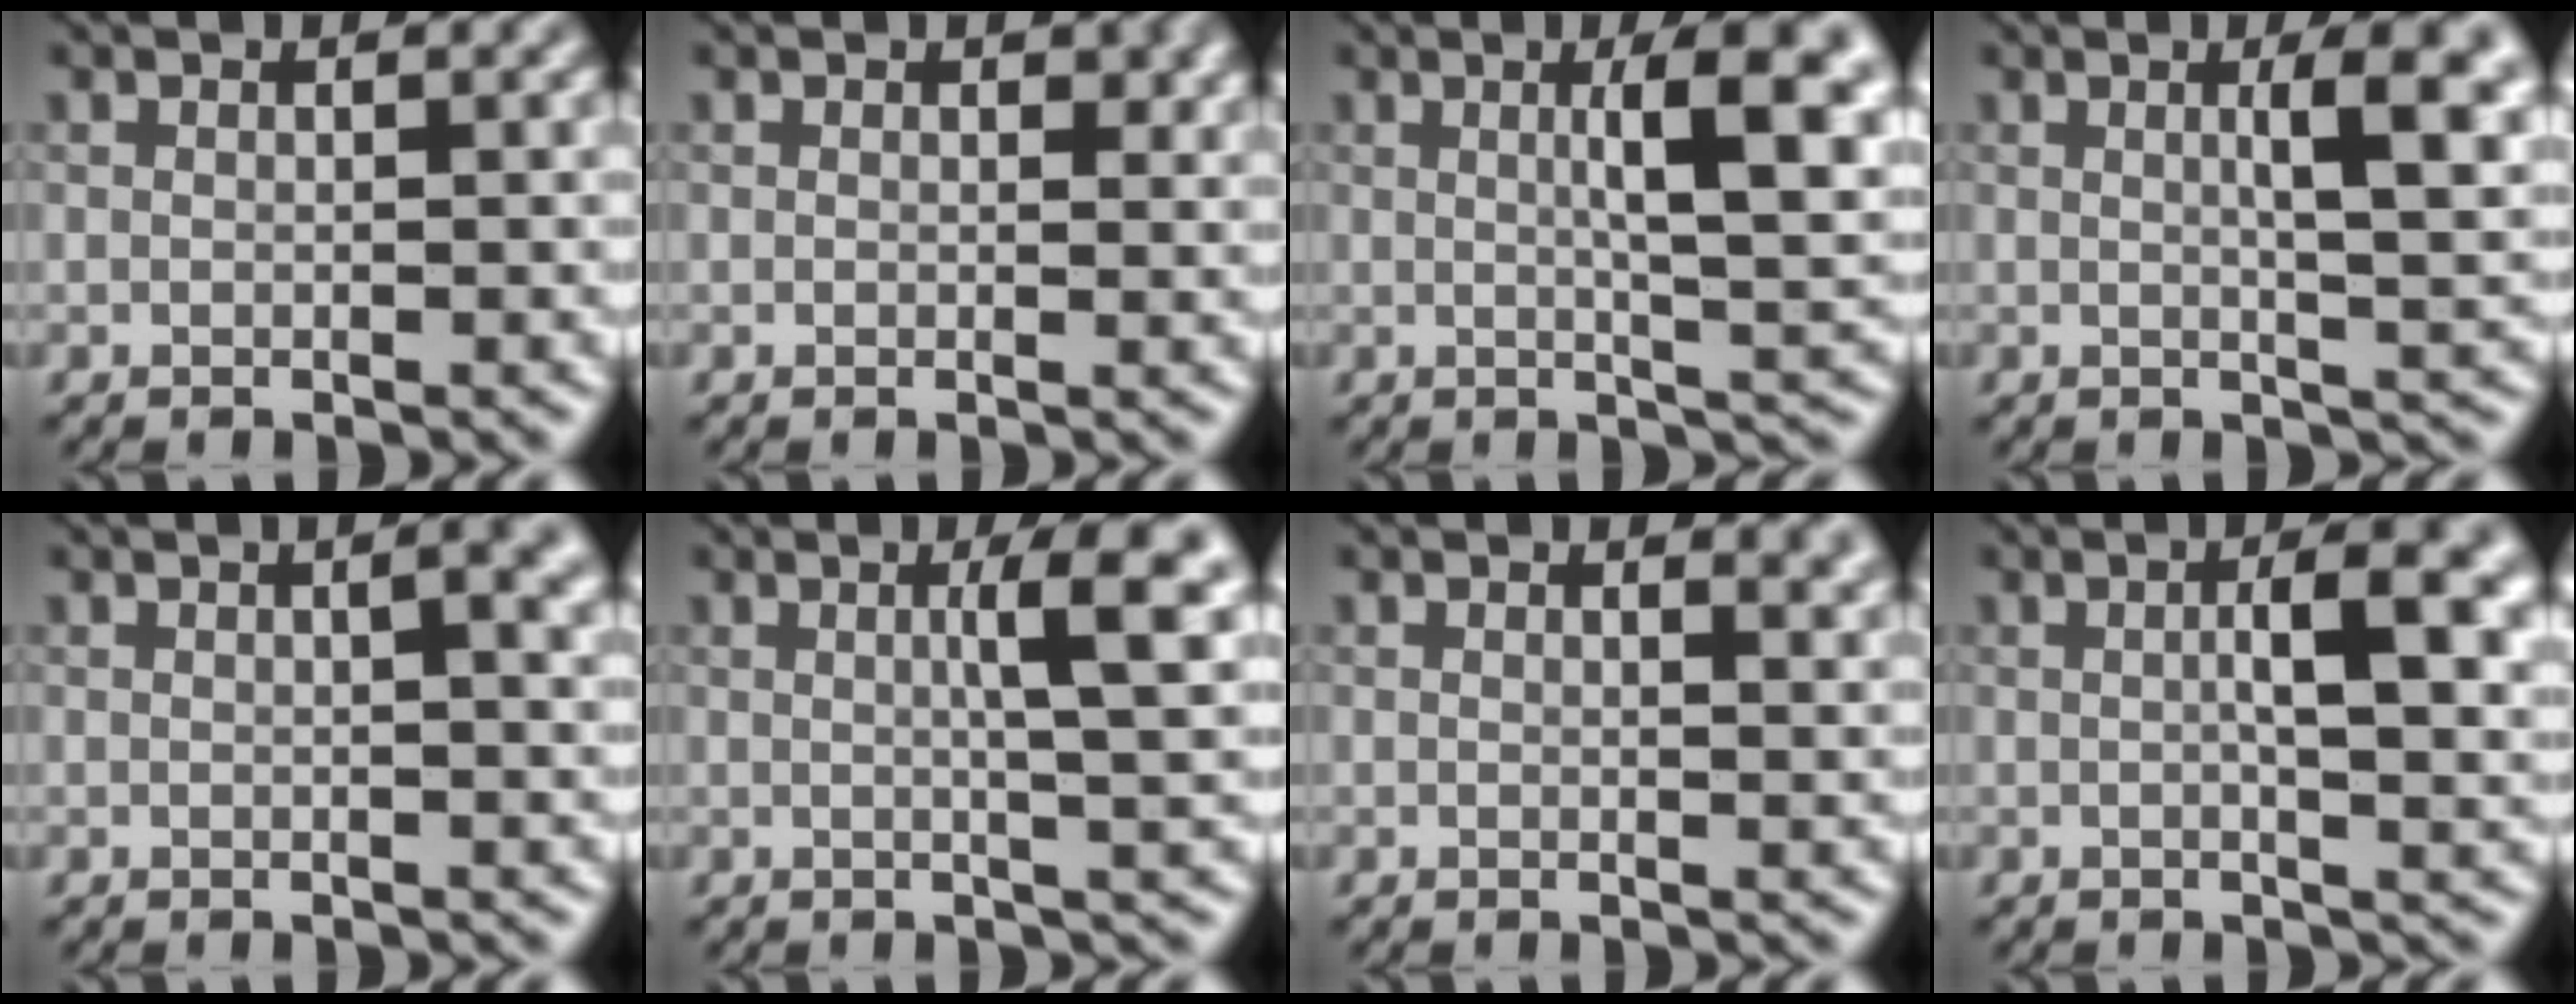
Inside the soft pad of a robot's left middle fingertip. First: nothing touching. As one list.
[{"total": 1.0, "force": [0.4, 0.6, 0.7], "torque": [-0.005, -0.003, 0.006]}, {"total": 8.1, "force": [1.7, 2.0, 7.7], "torque": [-0.091, 0.007, 0.024]}, {"total": 6.4, "force": [1.4, 1.7, 6.0], "torque": [-0.067, 0.007, 0.019]}, {"total": 3.9, "force": [1.0, 1.3, 3.5], "torque": [-0.034, 0.012, 0.008]}, {"total": 5.4, "force": [1.1, 0.9, 5.2], "torque": [-0.068, 0.009, 0.015]}, {"total": 2.6, "force": [1.7, 1.0, 1.7], "torque": [-0.009, -0.001, 0.021]}, {"total": 6.0, "force": [0.9, 1.5, 5.7], "torque": [-0.080, 0.006, 0.011]}]